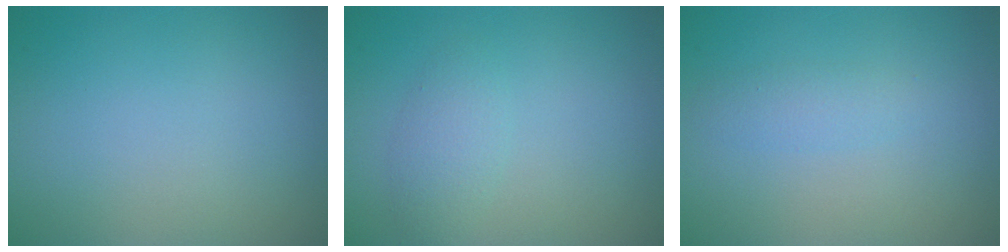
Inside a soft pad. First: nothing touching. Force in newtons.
{"total": 1.8, "press": 1.8, "slide": 0.1}
{"total": 1.1, "press": 1.1, "slide": 0.0}